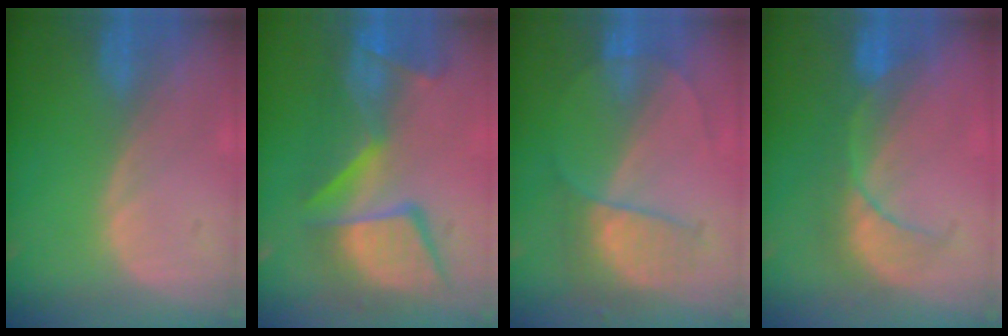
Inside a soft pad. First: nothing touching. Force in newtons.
{"total": 12.1, "press": 11.1, "slide": 4.9}
{"total": 7.0, "press": 6.0, "slide": 3.6}
{"total": 5.9, "press": 5.9, "slide": 0.8}